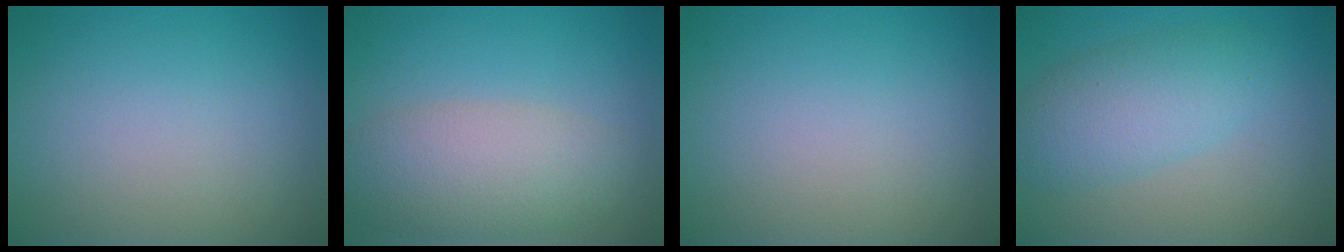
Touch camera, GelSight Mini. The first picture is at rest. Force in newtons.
{"total": 5.6, "press": 5.6, "slide": 0.3}
{"total": 0.0}
{"total": 4.8, "press": 4.8, "slide": 0.1}